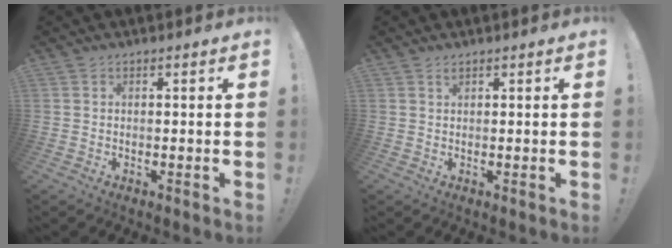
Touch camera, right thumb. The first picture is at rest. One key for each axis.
{"total": 0.8, "fx": 0.6, "fy": 0.2, "fz": 0.3, "tx": -0.002, "ty": -0.001, "tz": 0.011}